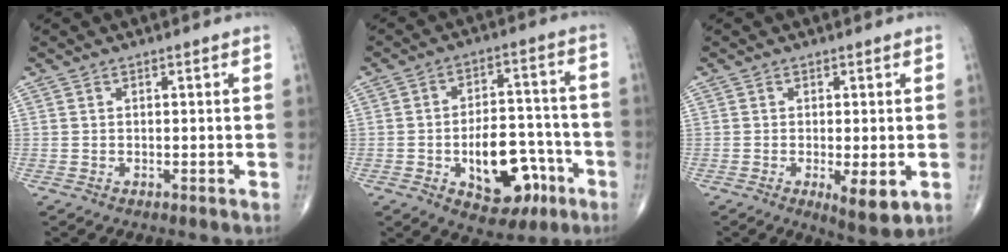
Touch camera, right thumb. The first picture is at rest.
{"total": 14.7, "force": [-5.4, 8.4, 10.7], "torque": [-0.122, 0.044, -0.070]}
{"total": 5.9, "force": [-1.6, 1.9, 5.4], "torque": [-0.085, -0.018, -0.021]}